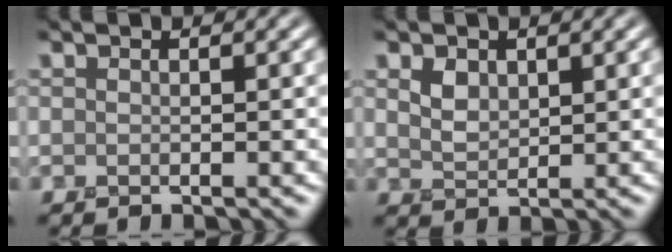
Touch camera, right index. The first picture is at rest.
{"total": 1.8, "force": [0.7, 1.3, 1.0], "torque": [-0.023, -0.007, 0.016]}